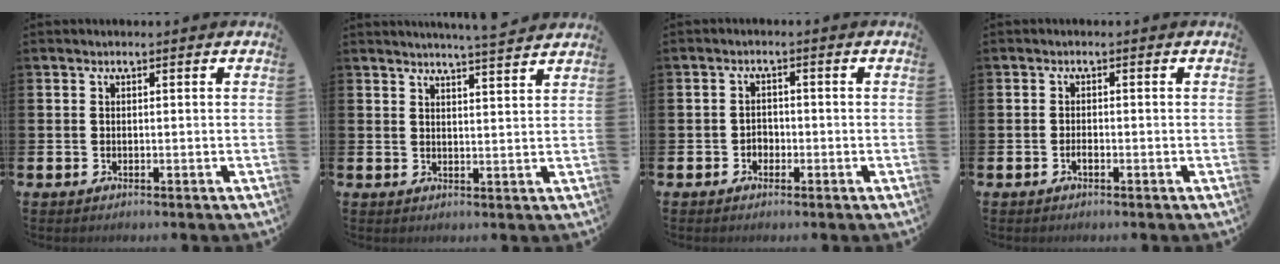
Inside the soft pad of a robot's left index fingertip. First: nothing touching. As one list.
[{"total": 4.2, "force": [4.1, -0.8, 0.5], "torque": [-0.008, -0.028, 0.071]}, {"total": 1.7, "force": [-0.9, 1.4, 0.4], "torque": [-0.008, 0.002, -0.020]}, {"total": 1.1, "force": [-0.6, 0.3, 0.8], "torque": [-0.022, 0.000, -0.010]}]